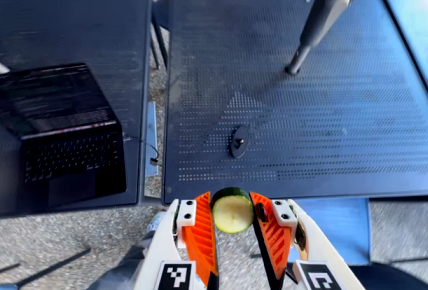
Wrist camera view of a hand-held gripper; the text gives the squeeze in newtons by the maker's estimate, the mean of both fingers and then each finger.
{"total": 10.6, "left": 10.1, "right": 11.0}